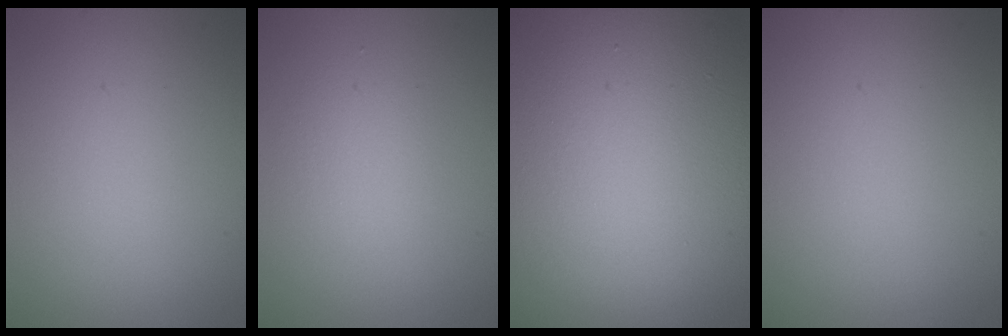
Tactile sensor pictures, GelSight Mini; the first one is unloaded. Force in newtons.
{"total": 2.0, "press": 2.0, "slide": 0.0}
{"total": 20.2, "press": 20.1, "slide": 1.4}
{"total": 0.0}